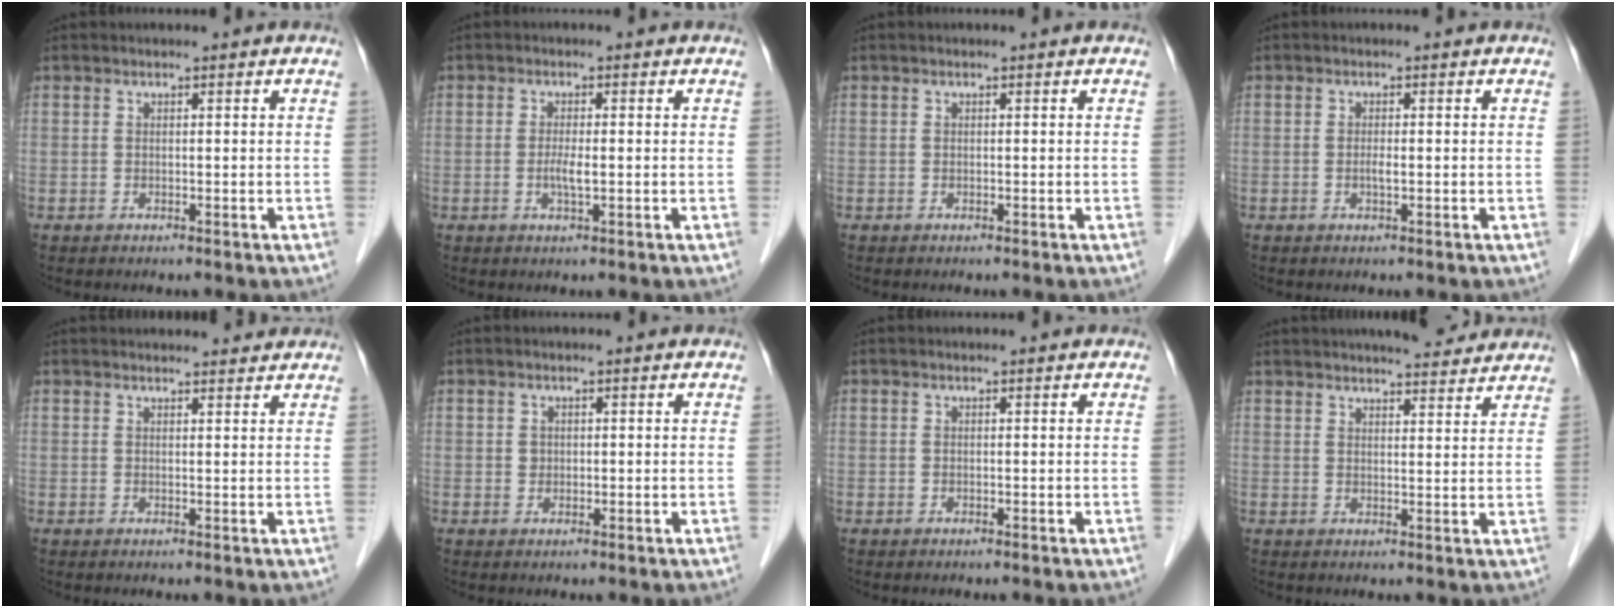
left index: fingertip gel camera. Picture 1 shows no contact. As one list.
[{"total": 2.3, "force": [-0.4, 0.3, 2.2], "torque": [-0.048, -0.002, -0.008]}, {"total": 0.0}, {"total": 1.1, "force": [-0.2, 0.2, 1.1], "torque": [-0.023, -0.001, -0.004]}, {"total": 6.3, "force": [6.1, 1.0, 1.4], "torque": [-0.011, 0.021, 0.066]}, {"total": 1.0, "force": [0.1, 1.0, 0.4], "torque": [-0.007, 0.002, 0.003]}, {"total": 0.0}, {"total": 9.1, "force": [8.2, 1.5, 3.5], "torque": [-0.049, 0.013, 0.103]}]